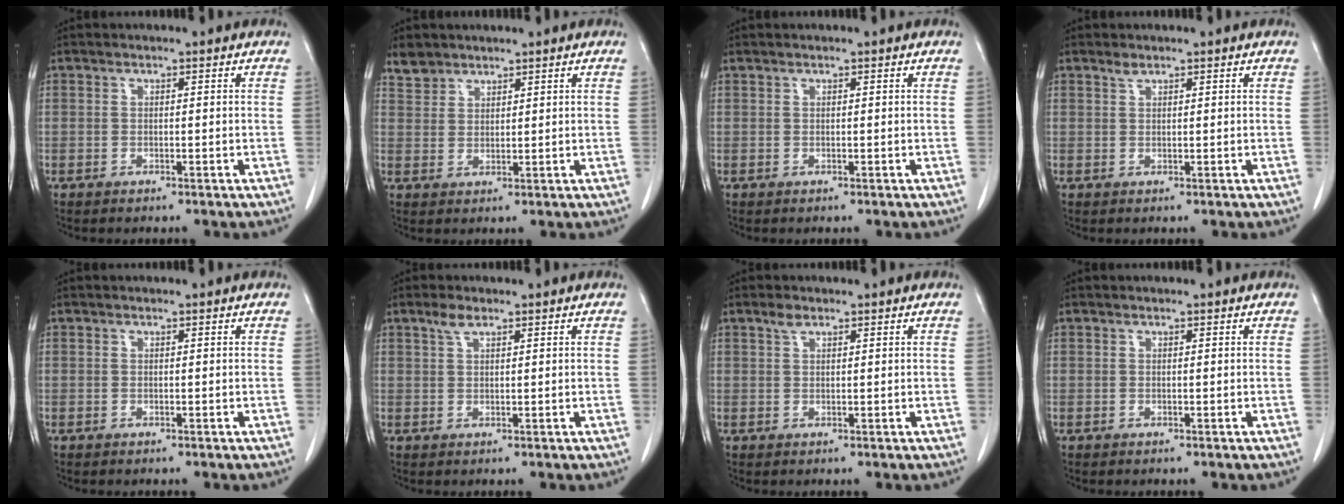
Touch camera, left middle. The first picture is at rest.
{"total": 3.2, "force": [2.8, 1.6, 0.2], "torque": [-0.004, 0.008, 0.054]}
{"total": 0.0}
{"total": 0.8, "force": [0.7, 0.2, 0.3], "torque": [-0.010, 0.000, 0.016]}
{"total": 0.0}
{"total": 2.0, "force": [1.4, 0.6, 1.3], "torque": [-0.030, 0.006, 0.029]}
{"total": 1.4, "force": [1.0, 0.5, 0.8], "torque": [-0.018, 0.005, 0.020]}
{"total": 0.0}